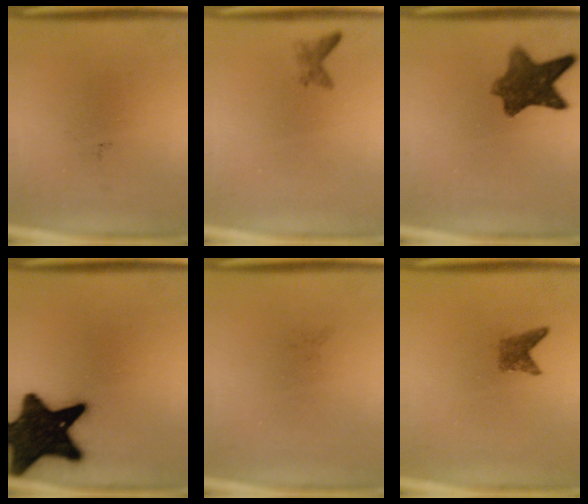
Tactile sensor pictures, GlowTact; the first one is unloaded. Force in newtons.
{"total": 1.1}
{"total": 8.4}
{"total": 19.3}
{"total": 0.0}
{"total": 2.0}